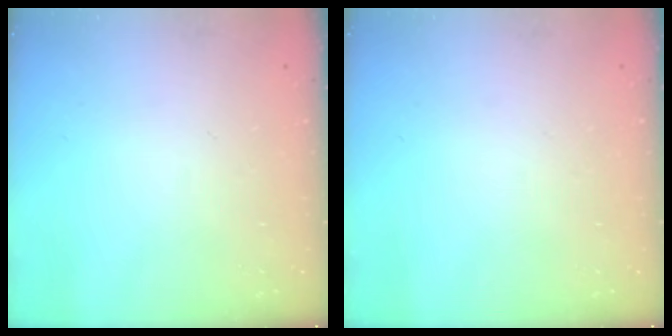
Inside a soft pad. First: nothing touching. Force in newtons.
{"total": 0.0}